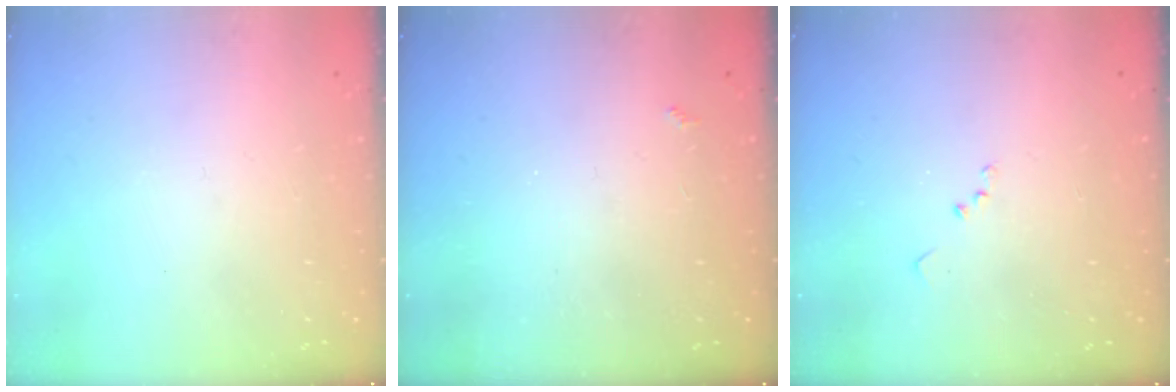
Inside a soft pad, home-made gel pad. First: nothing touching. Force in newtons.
{"total": 2.1, "press": 2.0, "slide": 0.4}
{"total": 8.6, "press": 8.5, "slide": 1.1}